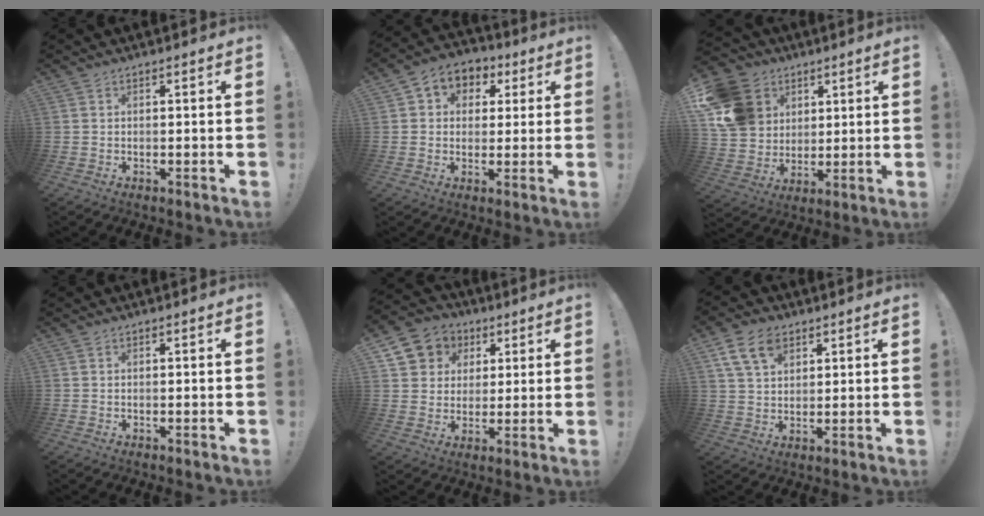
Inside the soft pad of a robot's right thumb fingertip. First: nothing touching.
{"total": 6.4, "force": [0.7, 6.0, 2.0], "torque": [-0.025, 0.002, 0.020]}
{"total": 16.8, "force": [5.8, 14.1, 7.0], "torque": [-0.123, -0.017, 0.132]}
{"total": 0.0}
{"total": 9.1, "force": [2.9, 8.3, 2.3], "torque": [-0.030, -0.016, 0.064]}
{"total": 10.0, "force": [5.5, 6.3, 5.4], "torque": [-0.091, -0.015, 0.106]}